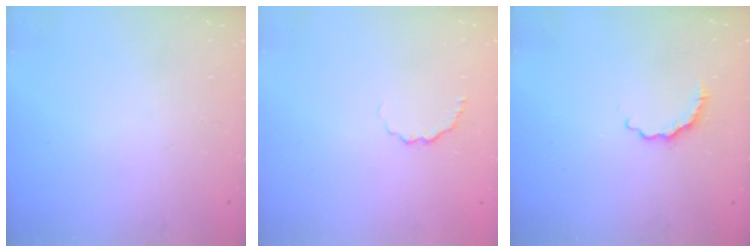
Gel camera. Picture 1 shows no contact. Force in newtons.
{"total": 3.7, "press": 3.5, "slide": 1.1}
{"total": 4.1, "press": 4.0, "slide": 0.8}